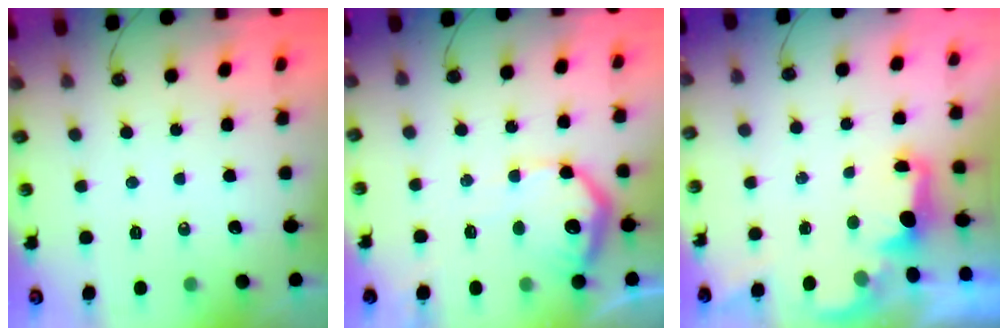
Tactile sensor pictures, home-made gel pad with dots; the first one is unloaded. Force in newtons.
{"total": 13.7, "press": 13.7, "slide": 0.9}
{"total": 2.2, "press": 2.1, "slide": 0.7}